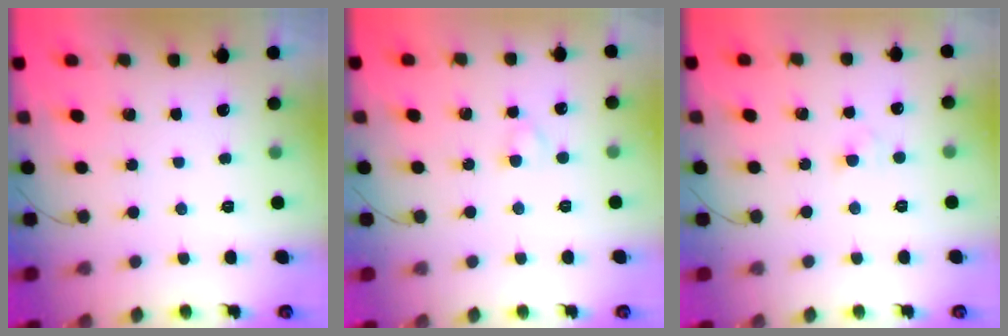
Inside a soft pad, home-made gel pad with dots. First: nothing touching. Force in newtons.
{"total": 2.4, "press": 2.1, "slide": 1.1}
{"total": 2.4, "press": 2.3, "slide": 0.9}